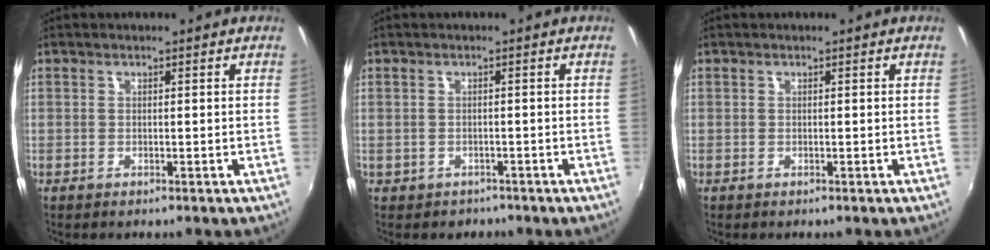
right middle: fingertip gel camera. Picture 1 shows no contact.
{"total": 1.7, "force": [-1.0, 1.3, 0.1], "torque": [-0.009, -0.002, -0.010]}
{"total": 0.0}